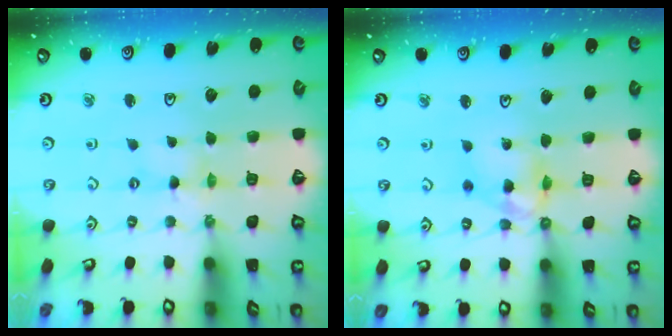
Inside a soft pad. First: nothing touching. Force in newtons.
{"total": 12.0, "press": 11.8, "slide": 2.0}